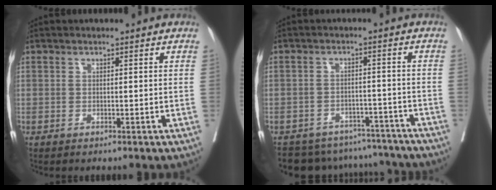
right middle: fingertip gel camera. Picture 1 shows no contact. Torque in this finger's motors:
{"motor_torque": [0.61, -0.88, 0.06, 0.02]}